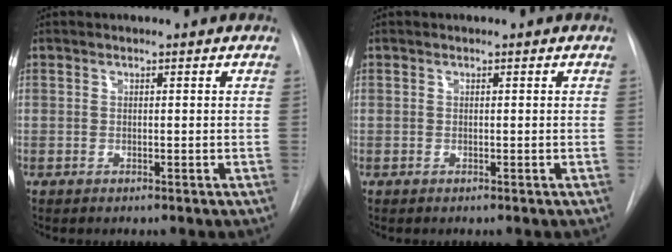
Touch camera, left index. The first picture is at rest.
{"total": 0.0}